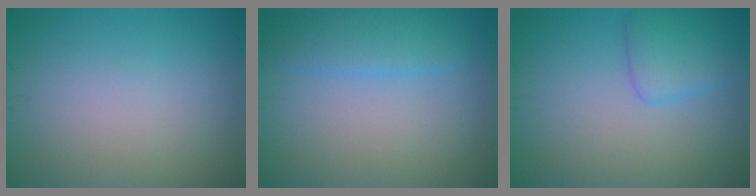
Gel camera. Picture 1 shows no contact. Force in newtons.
{"total": 2.8, "press": 2.8, "slide": 0.3}
{"total": 2.7, "press": 2.7, "slide": 0.1}